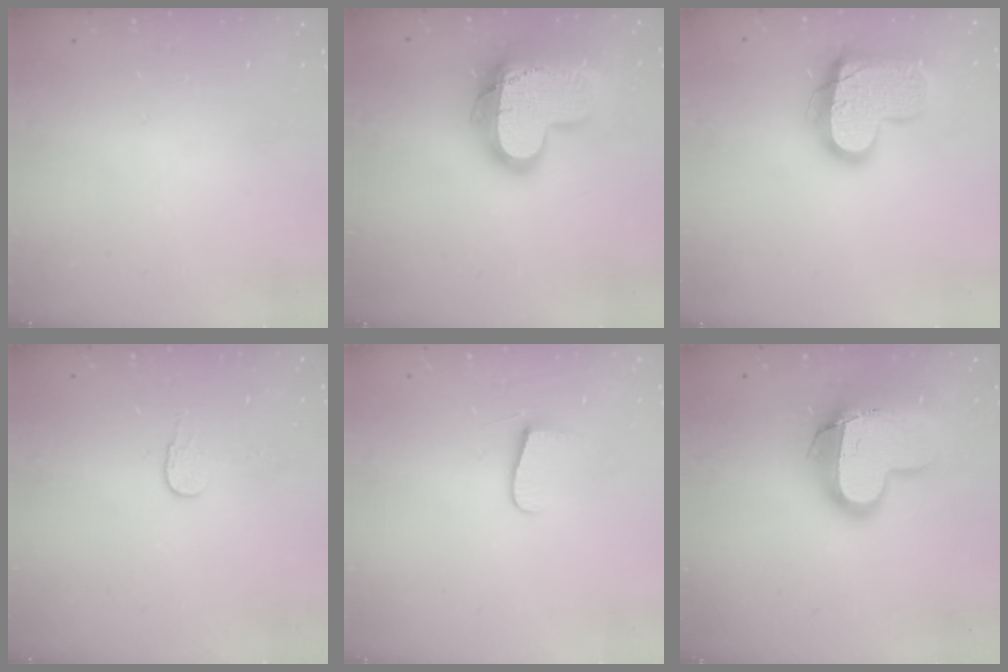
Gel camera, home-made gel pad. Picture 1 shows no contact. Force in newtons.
{"total": 19.1, "press": 19.0, "slide": 1.5}
{"total": 17.3, "press": 17.3, "slide": 1.2}
{"total": 3.8, "press": 3.8, "slide": 0.3}
{"total": 6.5, "press": 6.5, "slide": 0.8}
{"total": 16.2, "press": 16.2, "slide": 1.4}